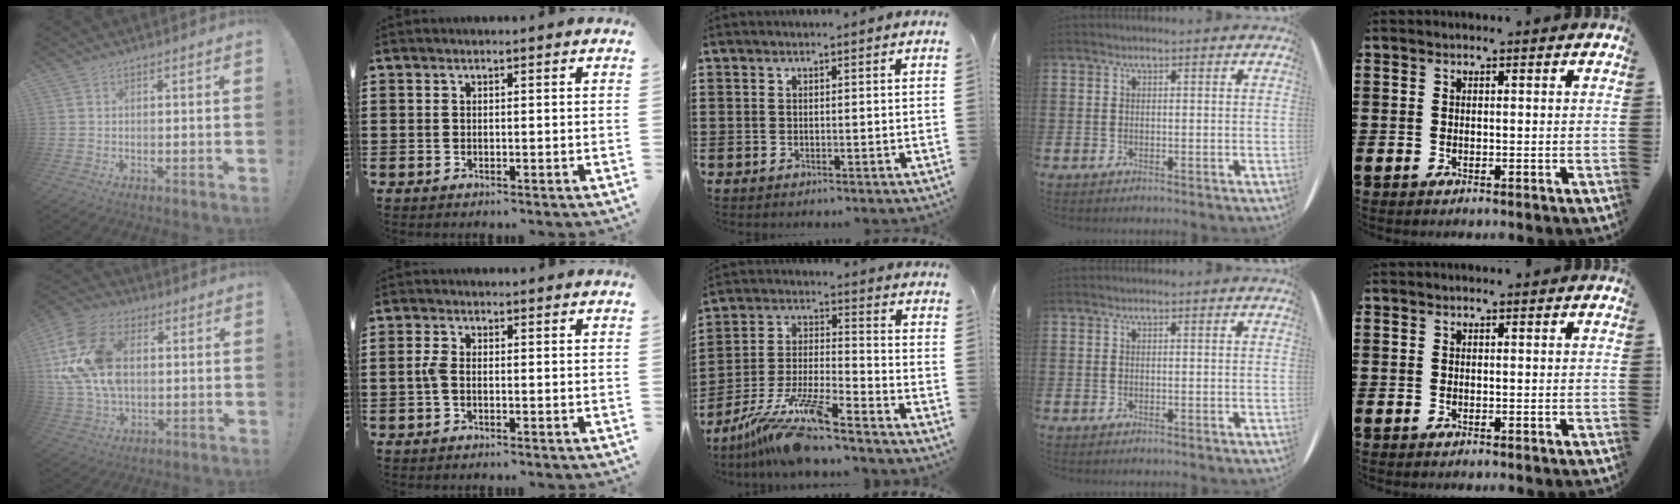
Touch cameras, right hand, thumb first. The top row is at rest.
{"thumb": {"total": 19.3, "force": [2.9, 13.2, 13.8], "torque": [-0.265, 0.003, 0.057]}, "index": {"total": 2.2, "force": [-0.5, 0.9, 1.9], "torque": [-0.053, -0.004, -0.014]}, "middle": {"total": 11.8, "force": [-10.1, 0.3, 6.1], "torque": [-0.133, 0.002, -0.203]}}